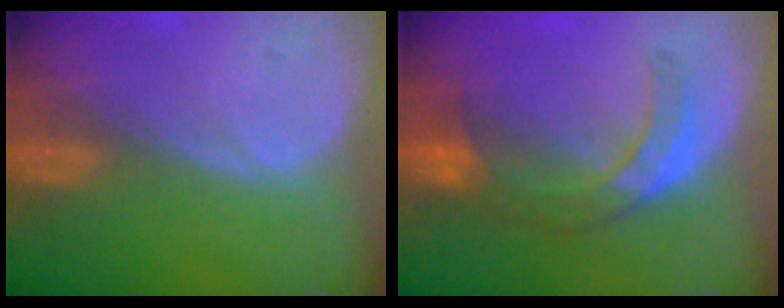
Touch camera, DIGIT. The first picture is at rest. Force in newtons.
{"total": 7.3, "press": 6.4, "slide": 3.6}